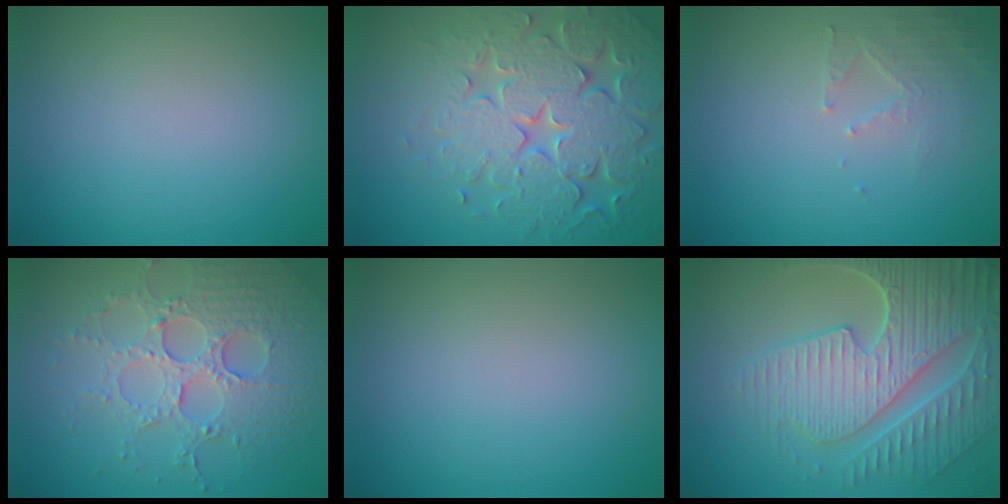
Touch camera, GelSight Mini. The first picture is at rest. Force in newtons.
{"total": 7.8, "press": 7.7, "slide": 1.5}
{"total": 2.0, "press": 1.9, "slide": 0.3}
{"total": 5.2, "press": 4.6, "slide": 2.3}
{"total": 0.0}
{"total": 7.9, "press": 6.1, "slide": 5.1}